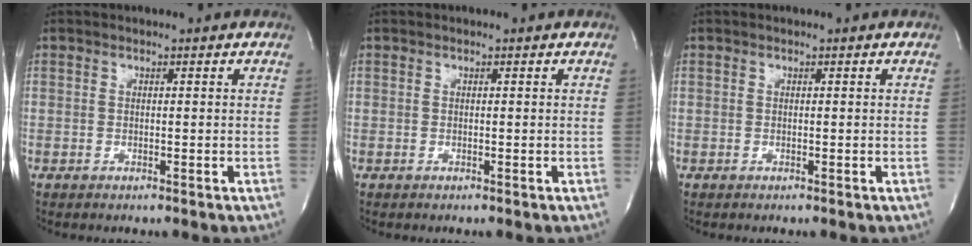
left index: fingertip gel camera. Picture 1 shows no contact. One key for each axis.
{"total": 0.0}
{"total": 0.0}